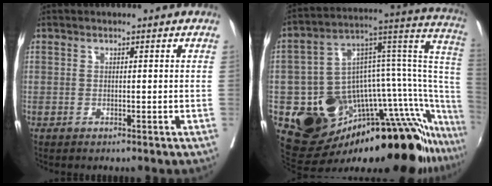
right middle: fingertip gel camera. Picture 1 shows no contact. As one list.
[{"total": 26.9, "force": [-14.4, 8.9, 20.9], "torque": [-0.191, 0.072, -0.203]}]